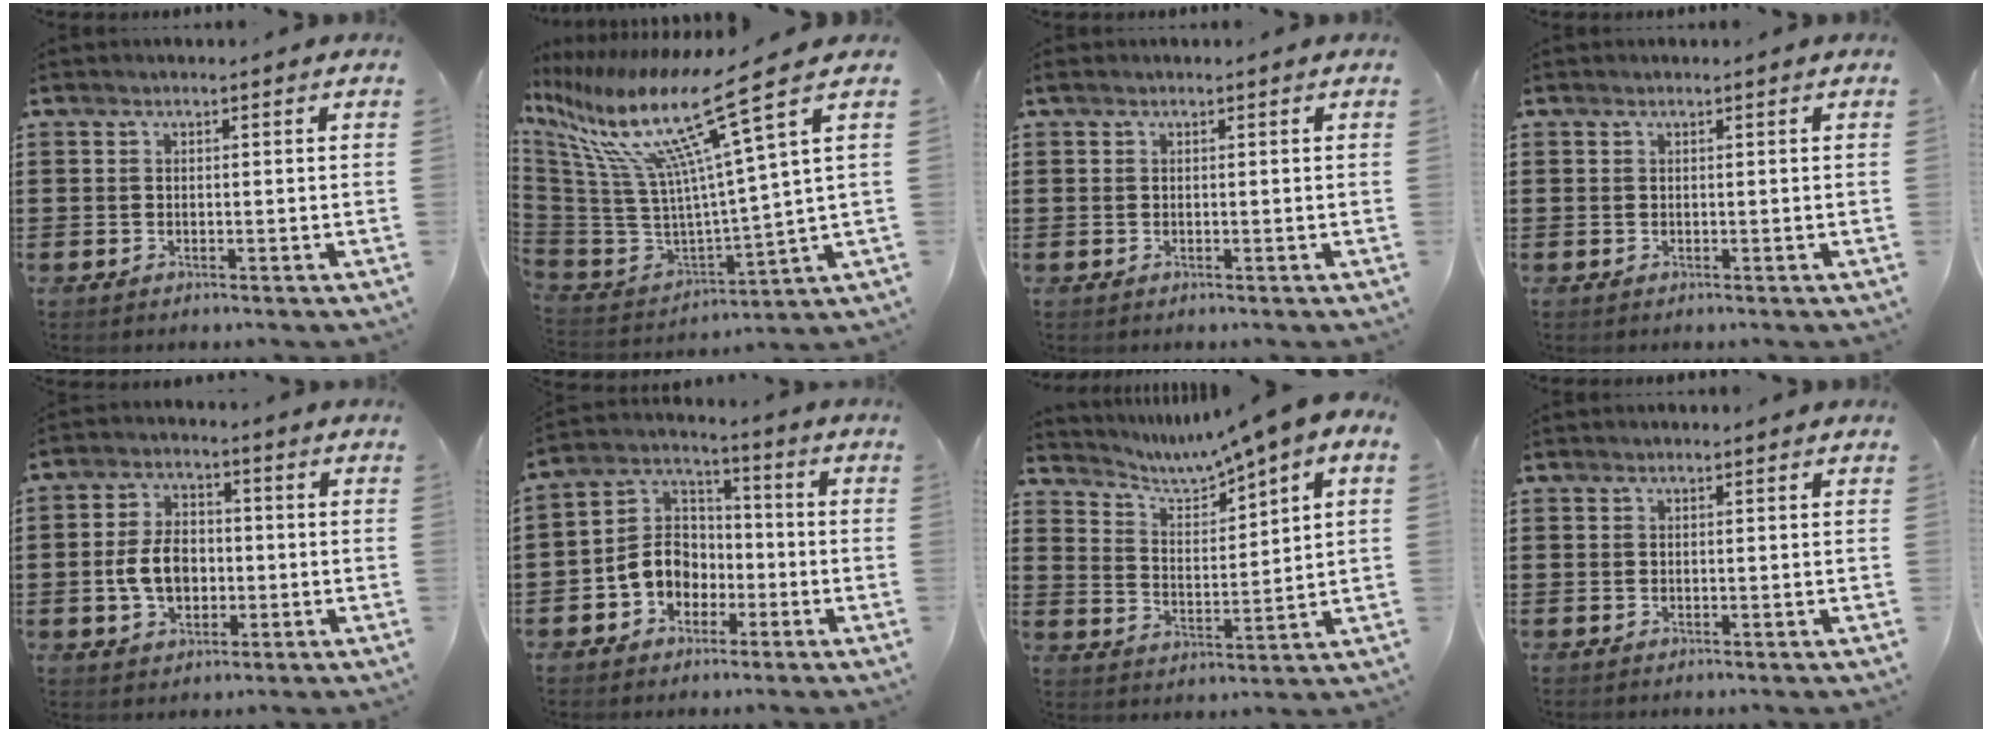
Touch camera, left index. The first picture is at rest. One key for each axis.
{"total": 17.0, "fx": 9.7, "fy": 2.4, "fz": 13.7, "tx": -0.302, "ty": -0.063, "tz": 0.144}
{"total": 0.0}
{"total": 0.0}
{"total": 6.9, "fx": -1.1, "fy": 4.7, "fz": 5.0, "tx": -0.107, "ty": 0.002, "tz": -0.026}
{"total": 7.4, "fx": -2.6, "fy": 6.3, "fz": 2.9, "tx": -0.093, "ty": 0.011, "tz": -0.059}
{"total": 4.8, "fx": 4.3, "fy": 0.2, "fz": 2.1, "tx": -0.065, "ty": -0.029, "tz": 0.063}
{"total": 0.0}